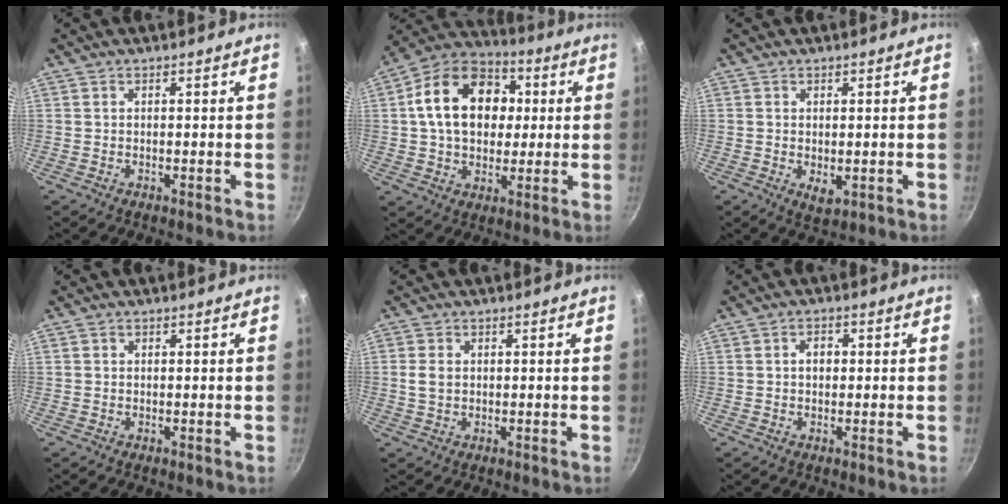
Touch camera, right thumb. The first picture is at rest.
{"total": 18.4, "force": [3.0, 13.6, 12.1], "torque": [-0.171, 0.023, 0.036]}
{"total": 2.9, "force": [-0.1, 1.7, 2.3], "torque": [-0.036, -0.010, 0.002]}
{"total": 0.7, "force": [0.2, 0.6, 0.2], "torque": [-0.002, 0.004, 0.002]}
{"total": 3.1, "force": [0.4, 2.3, 2.0], "torque": [-0.036, 0.003, 0.006]}
{"total": 2.6, "force": [0.3, 2.0, 1.6], "torque": [-0.013, 0.006, 0.002]}